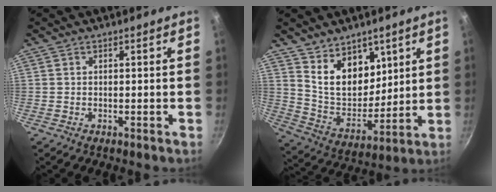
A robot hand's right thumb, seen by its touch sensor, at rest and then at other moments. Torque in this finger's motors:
{"motor_torque": [-0.99, 1.58, 0.79, 1.37, 0.31]}